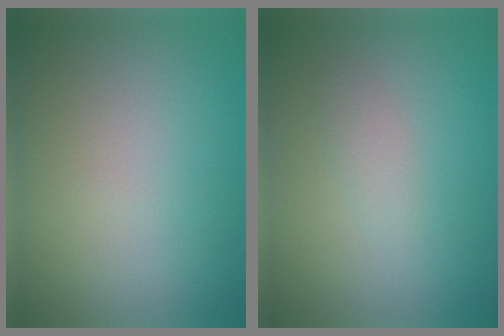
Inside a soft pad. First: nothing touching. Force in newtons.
{"total": 1.2, "press": 1.2, "slide": 0.0}